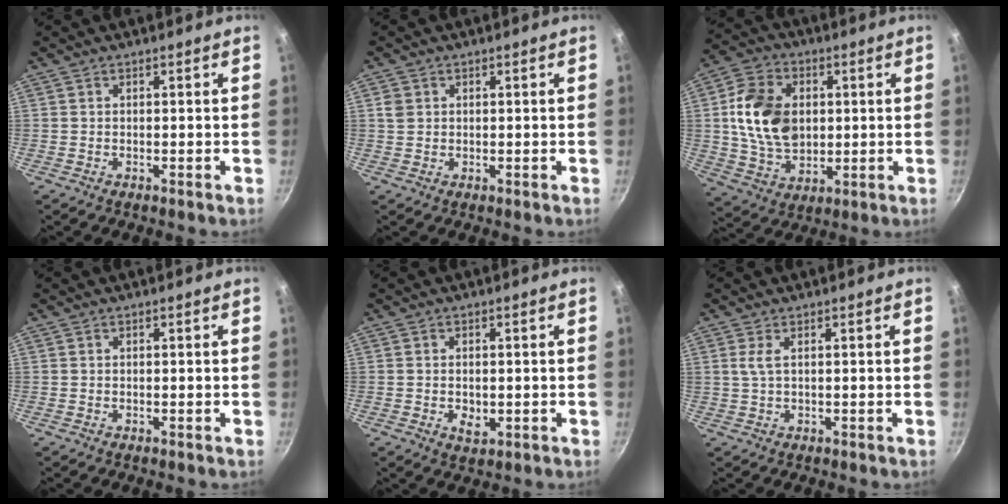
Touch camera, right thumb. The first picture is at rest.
{"total": 2.1, "force": [0.5, 1.8, 0.9], "torque": [-0.010, 0.006, 0.010]}
{"total": 15.2, "force": [1.8, 10.9, 10.4], "torque": [-0.171, 0.000, 0.035]}
{"total": 0.0}
{"total": 3.3, "force": [-0.6, 2.1, 2.5], "torque": [-0.038, -0.007, -0.005]}
{"total": 2.1, "force": [0.6, 0.4, 2.0], "torque": [-0.047, 0.002, 0.014]}